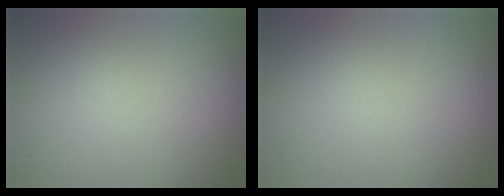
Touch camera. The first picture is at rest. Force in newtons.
{"total": 0.0}